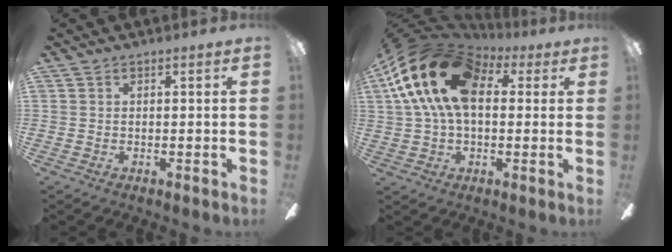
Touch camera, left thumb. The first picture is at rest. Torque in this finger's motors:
{"motor_torque": [0.11, 1.43, 1.53, -1.24, 0.62]}